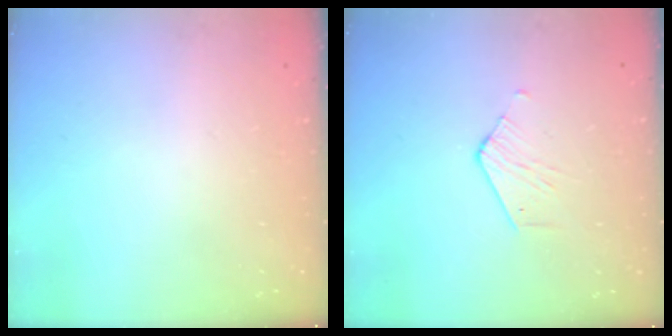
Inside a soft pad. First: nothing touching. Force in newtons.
{"total": 2.5, "press": 2.5, "slide": 0.2}